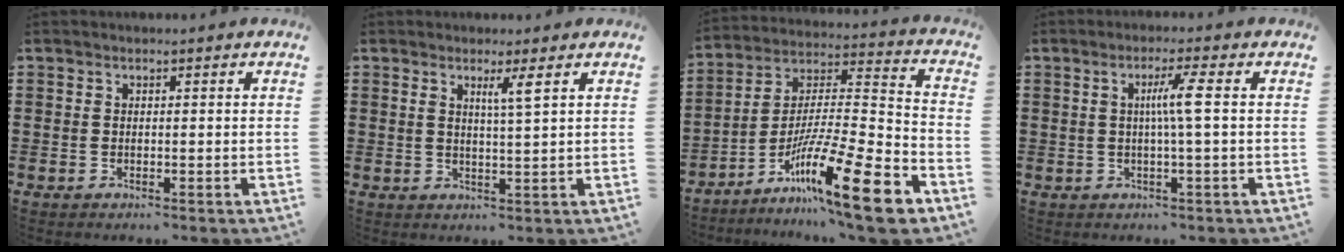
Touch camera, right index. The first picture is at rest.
{"total": 2.6, "force": [1.4, -0.3, 2.2], "torque": [-0.038, -0.010, 0.019]}
{"total": 17.9, "force": [-11.3, 1.9, 13.7], "torque": [-0.232, 0.027, -0.194]}
{"total": 4.3, "force": [0.3, -0.4, 4.3], "torque": [-0.082, -0.004, -0.002]}